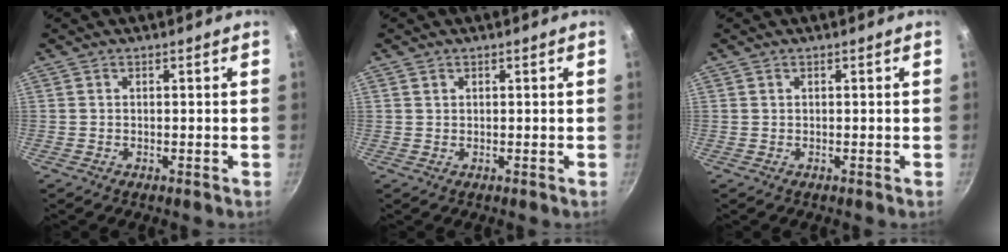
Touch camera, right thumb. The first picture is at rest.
{"total": 0.7, "force": [0.4, 0.6, 0.2], "torque": [-0.002, 0.001, 0.005]}
{"total": 0.0}